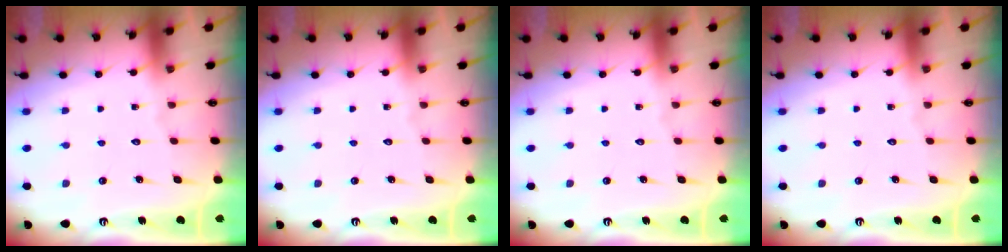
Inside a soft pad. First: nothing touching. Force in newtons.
{"total": 0.0}
{"total": 0.0}
{"total": 0.0}